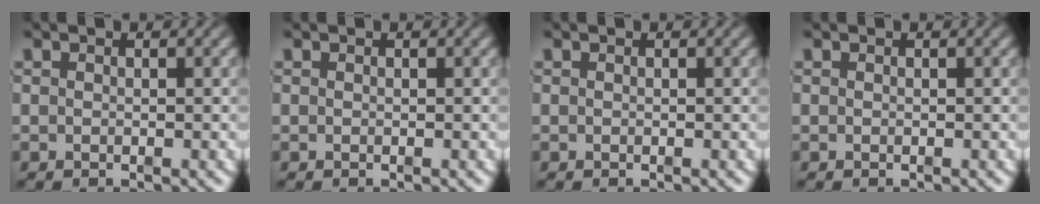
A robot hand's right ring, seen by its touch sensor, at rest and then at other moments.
{"total": 0.0}
{"total": 0.0}
{"total": 0.0}